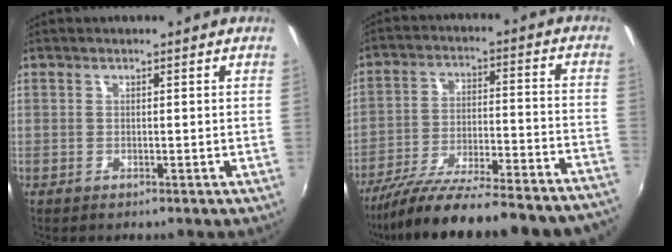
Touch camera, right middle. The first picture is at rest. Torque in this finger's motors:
{"motor_torque": [0.99, -1.14, 0.40, 0.14]}